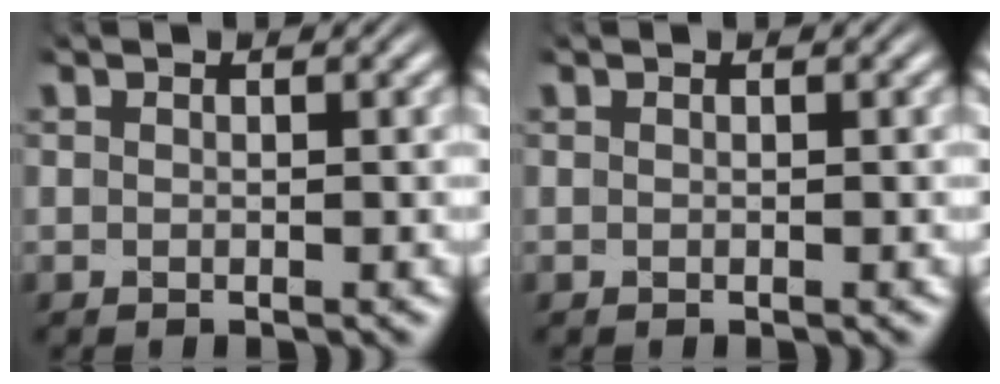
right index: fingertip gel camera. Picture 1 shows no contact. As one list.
[{"total": 0.0}]